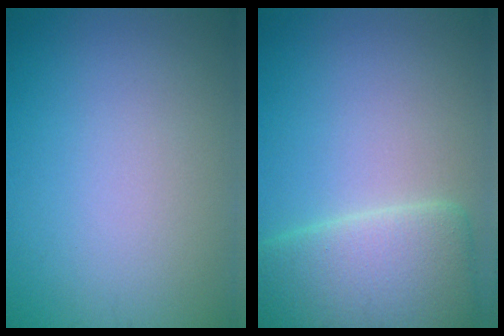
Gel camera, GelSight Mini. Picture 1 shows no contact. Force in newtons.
{"total": 6.9, "press": 6.9, "slide": 0.2}